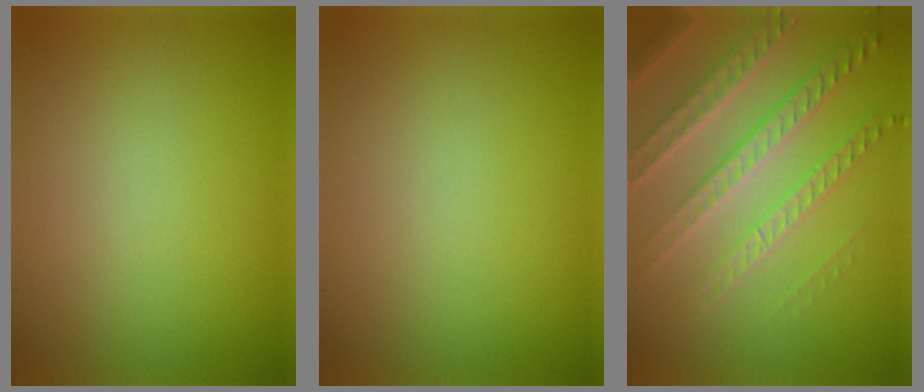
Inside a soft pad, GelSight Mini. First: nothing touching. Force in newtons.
{"total": 0.0}
{"total": 6.3, "press": 4.7, "slide": 4.2}